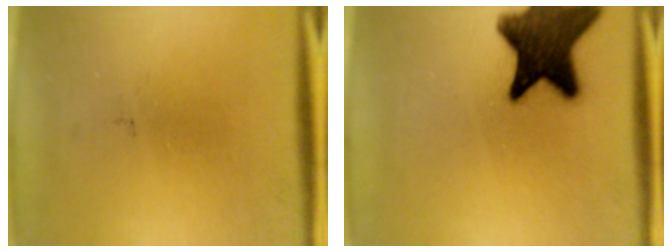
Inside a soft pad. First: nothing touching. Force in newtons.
{"total": 14.3}